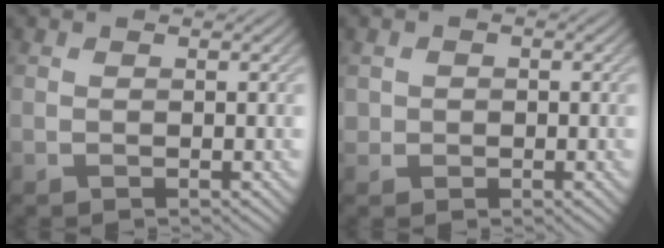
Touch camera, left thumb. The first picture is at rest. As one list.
[{"total": 1.5, "force": [-0.1, 1.5, 0.2], "torque": [0.000, -0.005, -0.002]}]